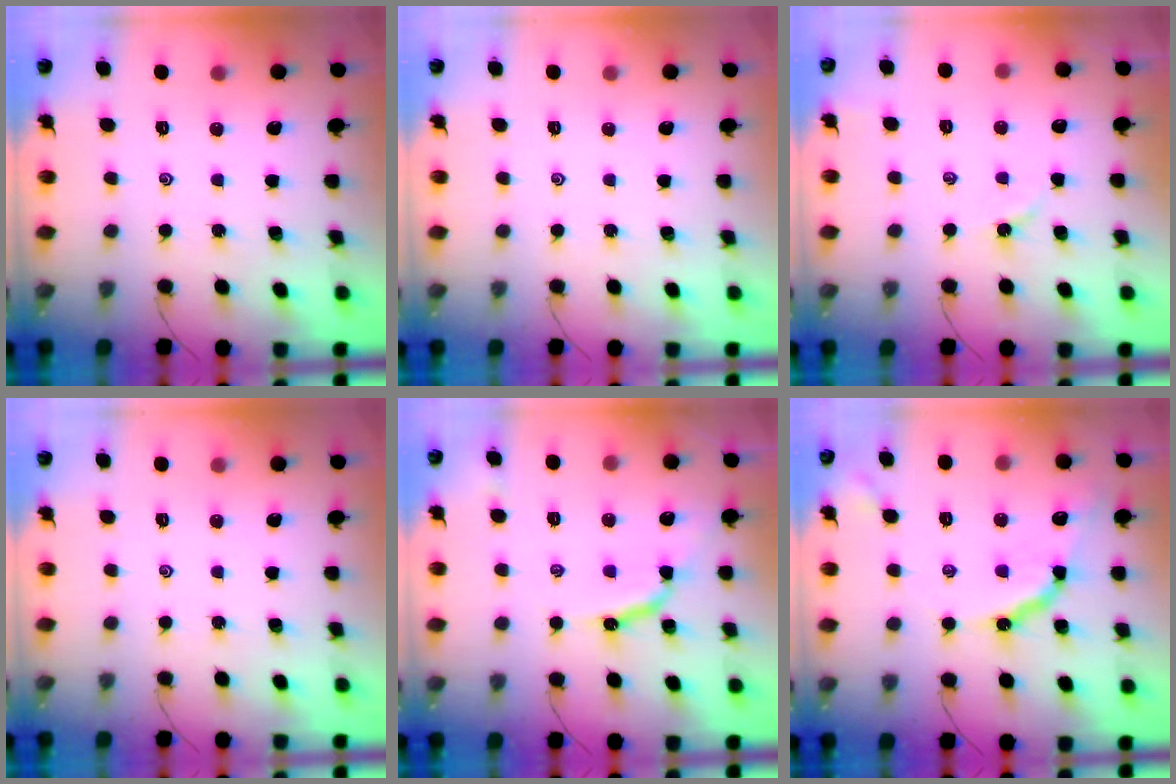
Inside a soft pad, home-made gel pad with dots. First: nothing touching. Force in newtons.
{"total": 0.0}
{"total": 2.9, "press": 2.9, "slide": 0.4}
{"total": 0.0}
{"total": 10.0, "press": 10.0, "slide": 0.8}
{"total": 9.8, "press": 9.8, "slide": 1.0}